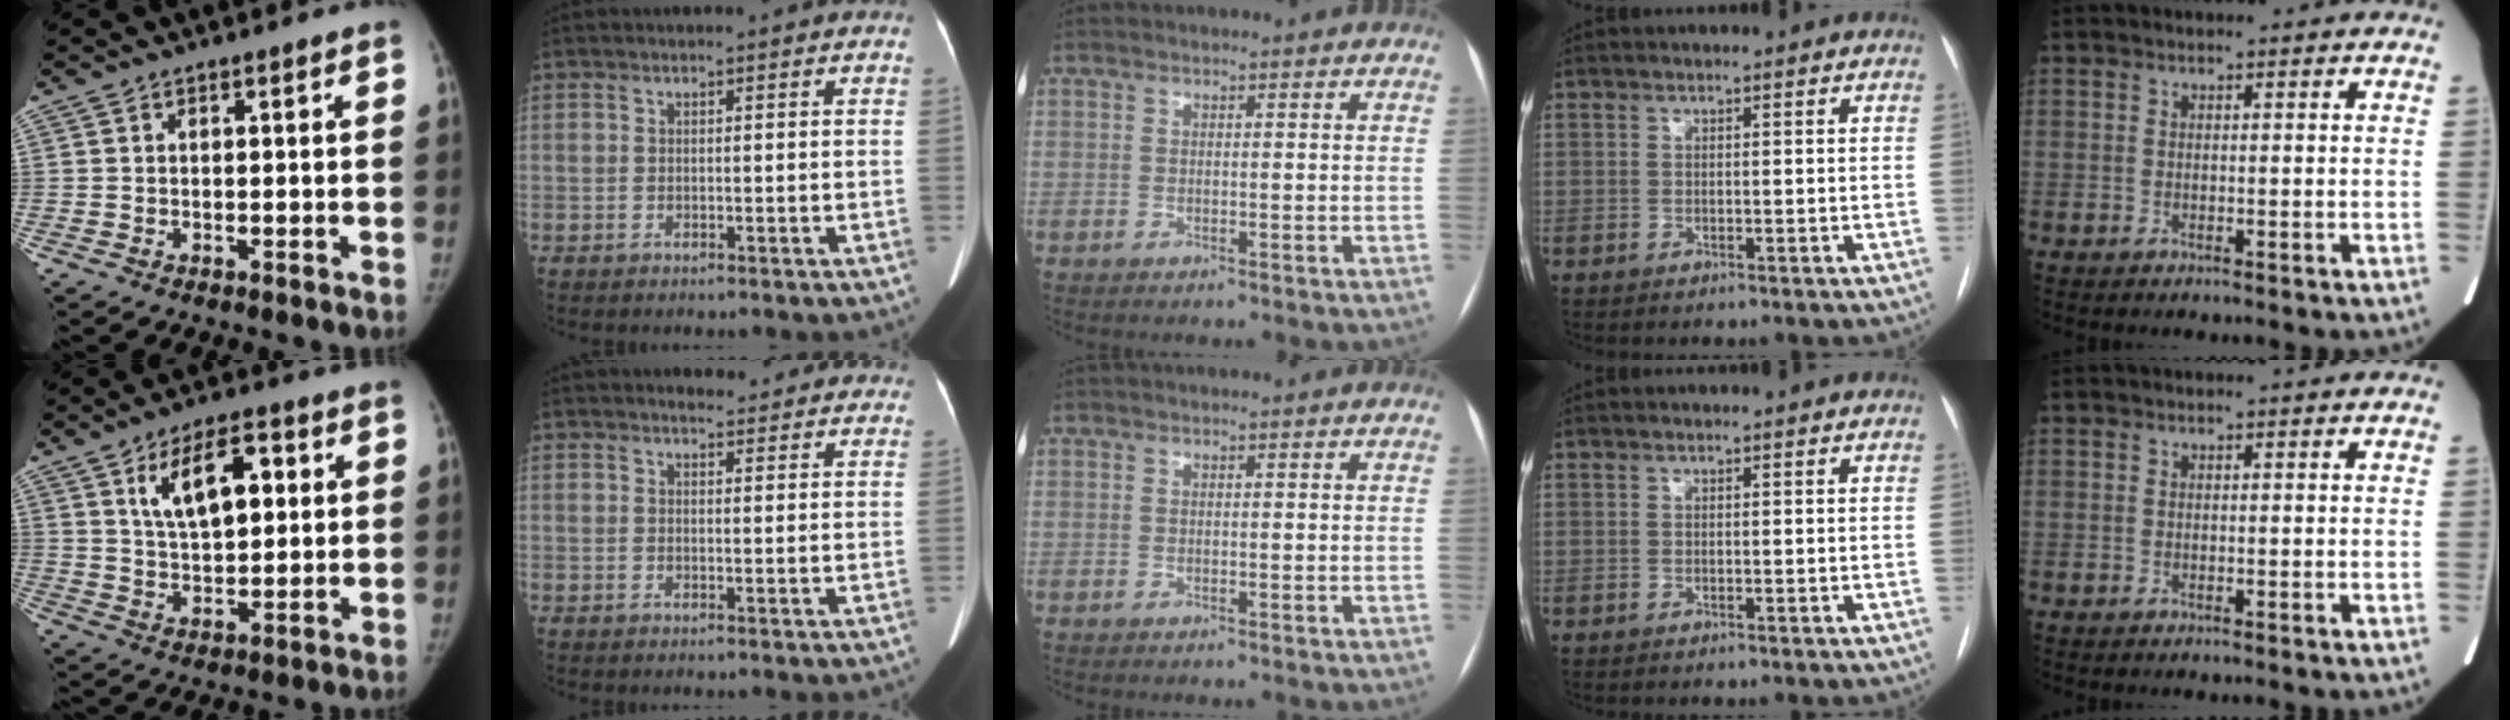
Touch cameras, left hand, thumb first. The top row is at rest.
{"thumb": {"total": 11.7, "force": [3.9, 5.8, 9.3], "torque": [-0.128, -0.008, 0.069]}, "index": {"total": 8.4, "force": [8.0, 2.0, 1.5], "torque": [0.003, 0.001, 0.071]}}